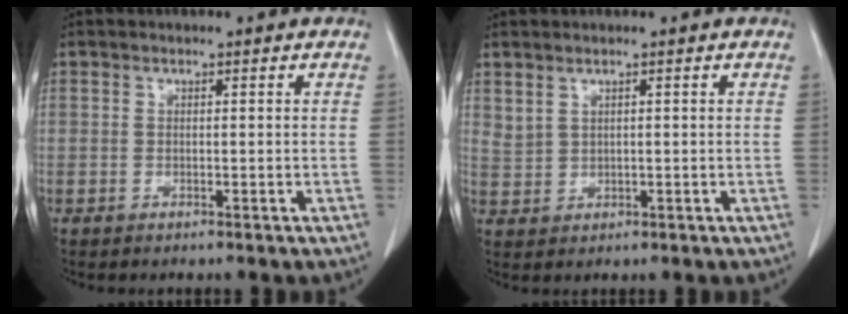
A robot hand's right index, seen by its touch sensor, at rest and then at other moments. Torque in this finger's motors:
{"motor_torque": [0.13, 0.07, 0.01, 0.01]}